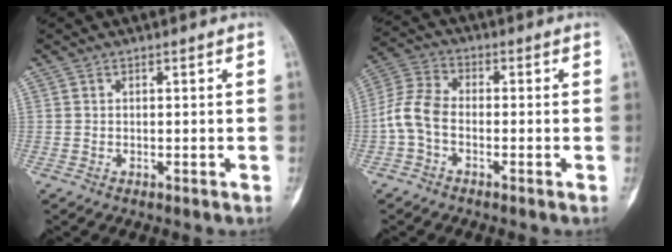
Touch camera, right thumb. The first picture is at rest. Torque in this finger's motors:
{"motor_torque": [0.03, 0.03, 0.15, -0.15, 0.07]}